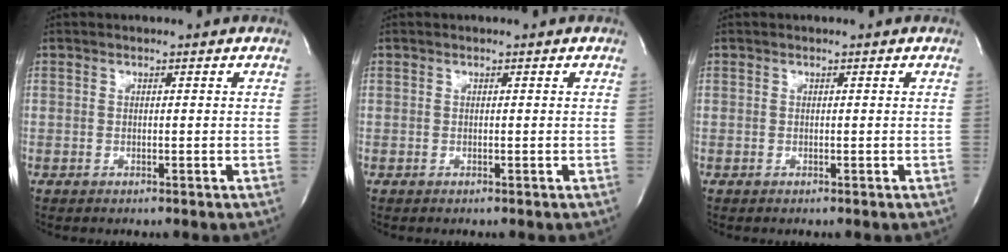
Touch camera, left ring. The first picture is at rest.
{"total": 0.0}
{"total": 0.0}